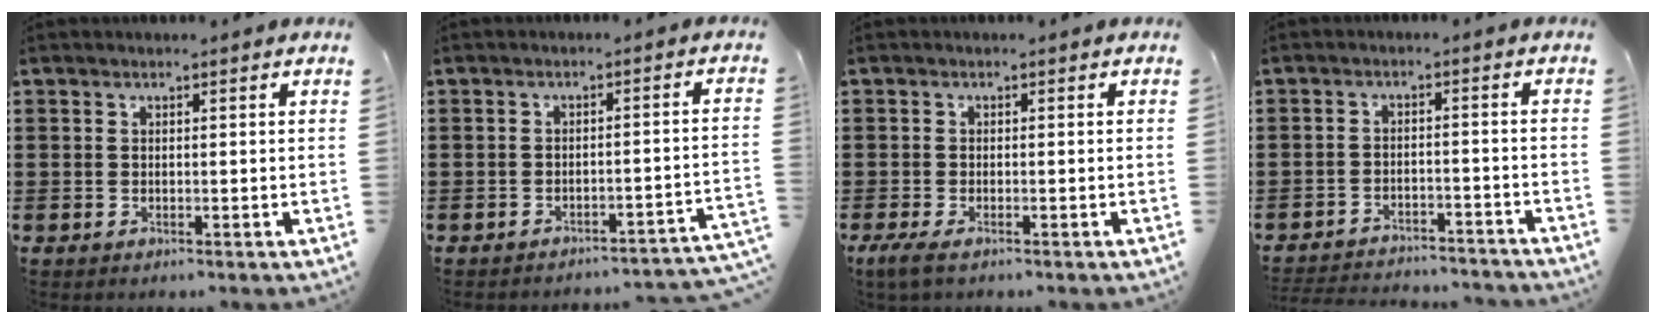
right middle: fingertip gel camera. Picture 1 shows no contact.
{"total": 2.8, "force": [-2.7, 0.0, 0.7], "torque": [-0.014, 0.002, -0.058]}
{"total": 1.9, "force": [-1.2, 0.6, 1.3], "torque": [-0.032, -0.001, -0.025]}
{"total": 3.6, "force": [-3.5, 0.4, 0.1], "torque": [-0.007, 0.004, -0.076]}